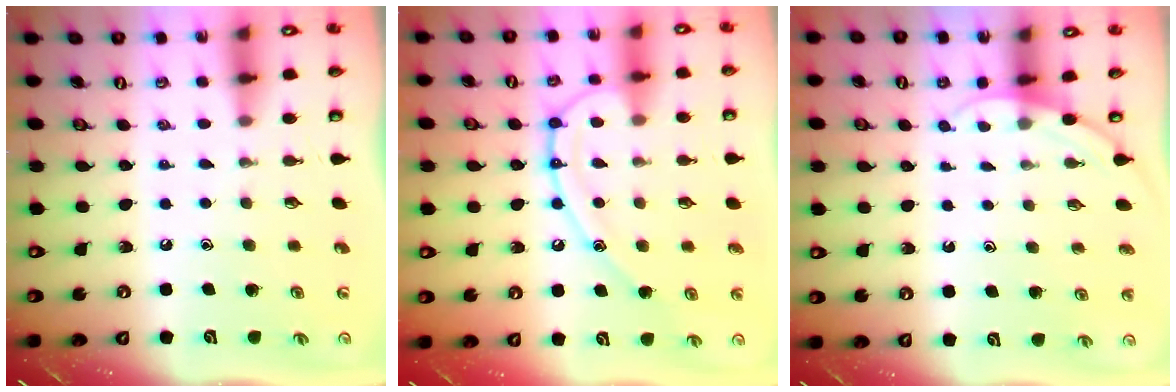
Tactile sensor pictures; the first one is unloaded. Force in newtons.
{"total": 13.3, "press": 13.2, "slide": 1.3}
{"total": 3.9, "press": 3.9, "slide": 0.3}